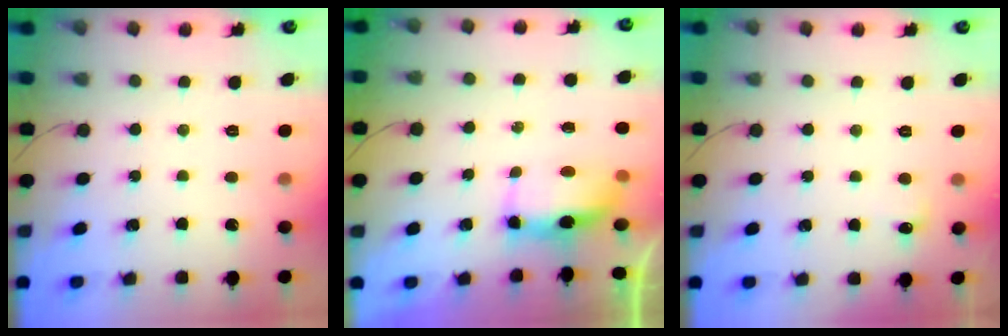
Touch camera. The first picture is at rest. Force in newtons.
{"total": 8.6, "press": 7.1, "slide": 4.9}
{"total": 4.1, "press": 4.0, "slide": 1.1}